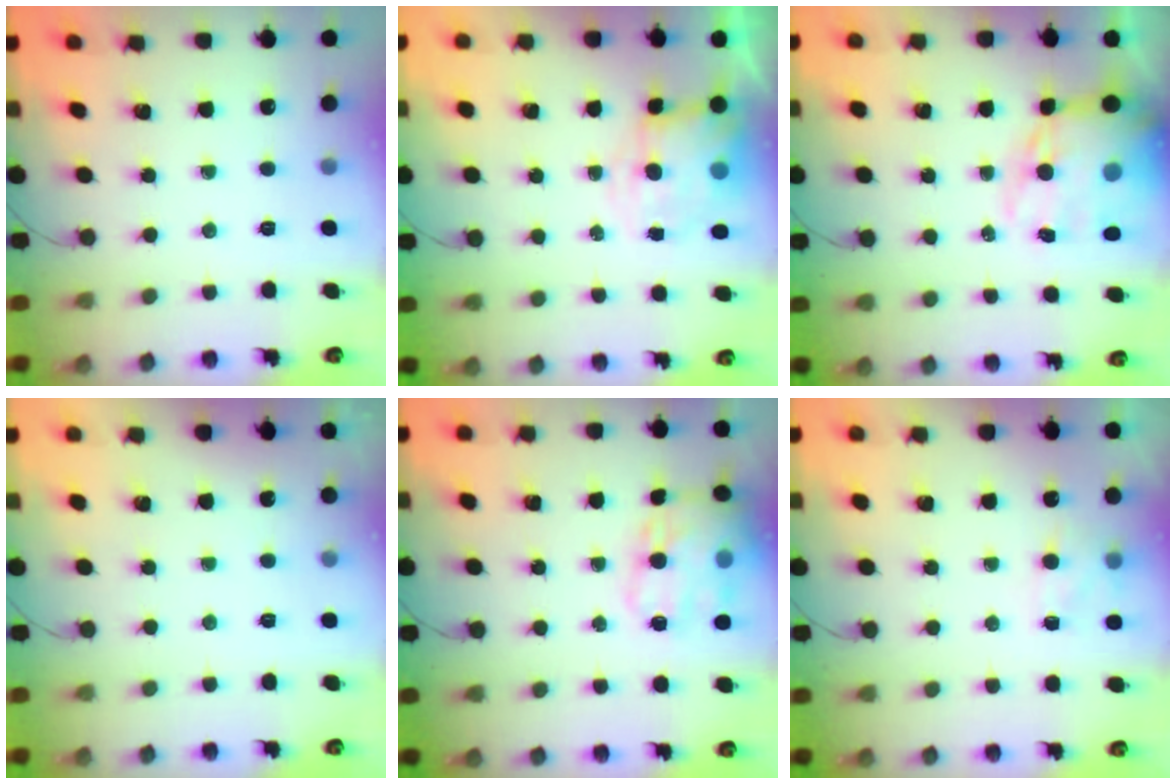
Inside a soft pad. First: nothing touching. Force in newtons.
{"total": 7.2, "press": 7.2, "slide": 0.7}
{"total": 17.5, "press": 17.0, "slide": 4.2}
{"total": 1.6, "press": 1.6, "slide": 0.2}
{"total": 17.9, "press": 17.6, "slide": 3.1}
{"total": 6.3, "press": 6.1, "slide": 1.6}